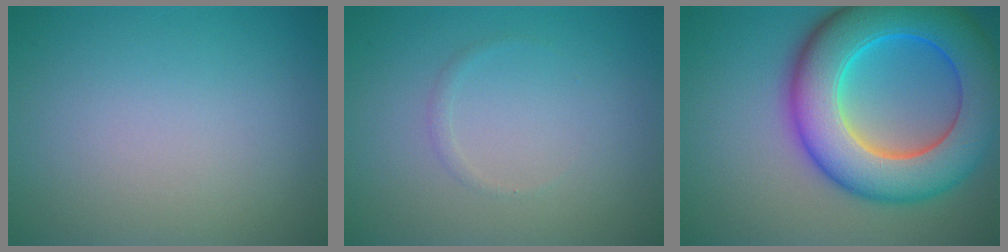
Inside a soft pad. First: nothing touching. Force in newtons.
{"total": 0.6, "press": 0.6, "slide": 0.1}
{"total": 12.2, "press": 12.2, "slide": 0.2}